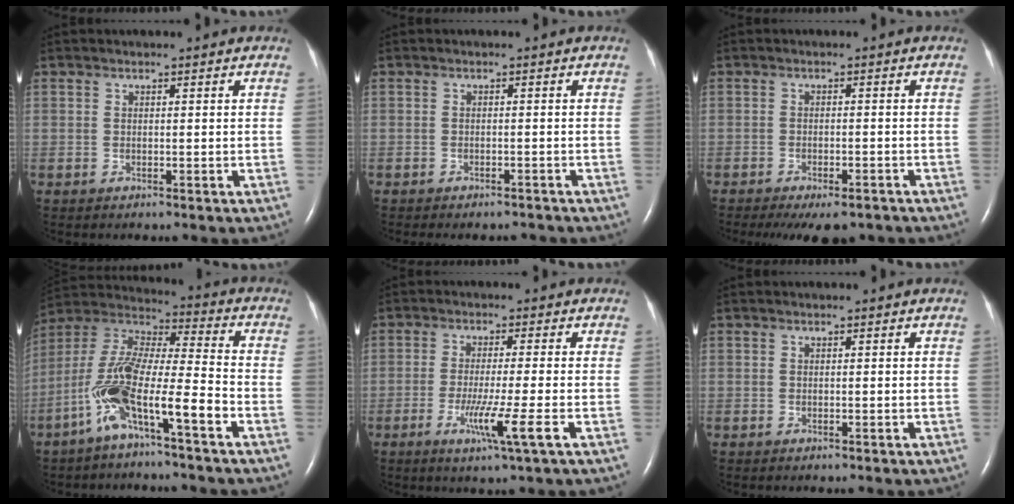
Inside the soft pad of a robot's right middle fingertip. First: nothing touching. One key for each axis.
{"total": 4.4, "fx": -4.0, "fy": 1.4, "fz": 1.2, "tx": -0.011, "ty": -0.002, "tz": -0.049}
{"total": 8.5, "fx": -6.6, "fy": 2.9, "fz": 4.4, "tx": -0.058, "ty": -0.008, "tz": -0.091}
{"total": 13.0, "fx": -6.3, "fy": 1.4, "fz": 11.3, "tx": -0.236, "ty": 0.009, "tz": -0.123}
{"total": 6.3, "fx": -2.4, "fy": -1.1, "fz": 5.7, "tx": -0.107, "ty": -0.022, "tz": -0.045}
{"total": 0.0}